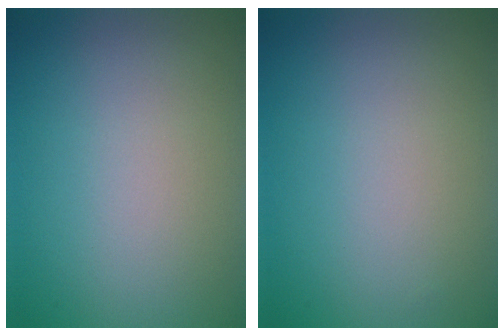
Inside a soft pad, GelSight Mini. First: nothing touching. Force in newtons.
{"total": 0.0}